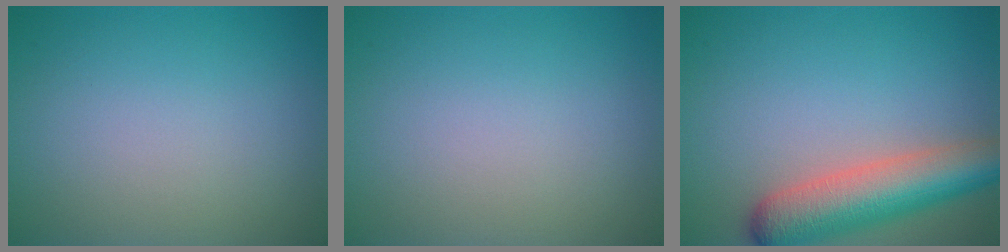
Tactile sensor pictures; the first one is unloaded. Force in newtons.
{"total": 0.0}
{"total": 7.0, "press": 7.0, "slide": 0.4}